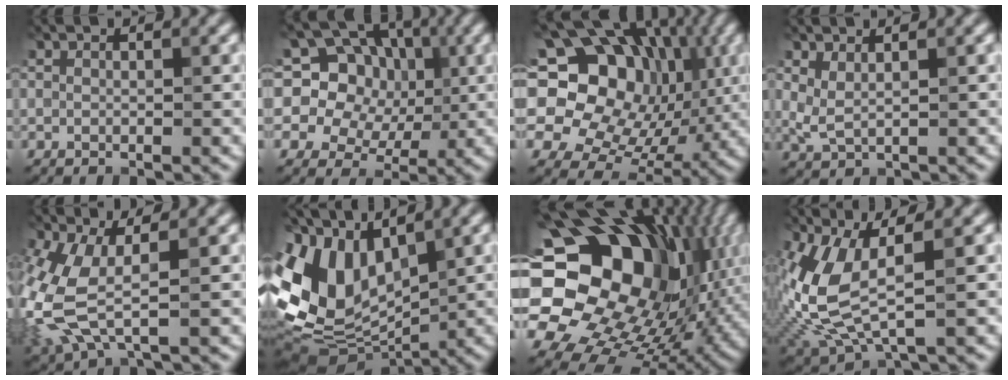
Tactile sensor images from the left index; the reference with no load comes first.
{"total": 16.9, "force": [6.0, 14.1, 7.2], "torque": [-0.147, 0.065, 0.081]}
{"total": 17.7, "force": [4.2, 14.5, 9.2], "torque": [-0.181, 0.037, 0.064]}
{"total": 1.6, "force": [1.0, 0.6, 1.2], "torque": [-0.031, -0.006, 0.023]}
{"total": 7.0, "force": [-0.2, 3.6, 6.0], "torque": [-0.168, -0.010, 0.001]}
{"total": 10.7, "force": [0.5, 7.1, 8.0], "torque": [-0.176, -0.006, 0.002]}
{"total": 22.7, "force": [2.6, 17.6, 14.1], "torque": [-0.268, 0.001, 0.031]}
{"total": 7.8, "force": [0.2, 3.6, 6.9], "torque": [-0.178, -0.011, 0.012]}